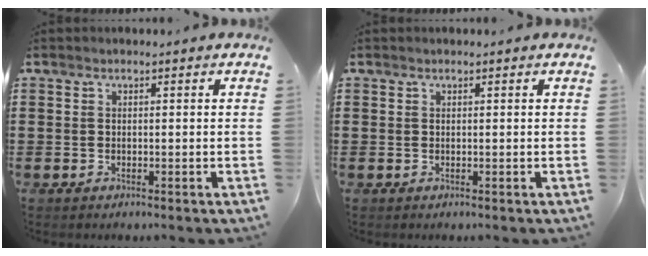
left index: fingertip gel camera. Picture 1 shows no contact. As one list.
[{"total": 0.0}]